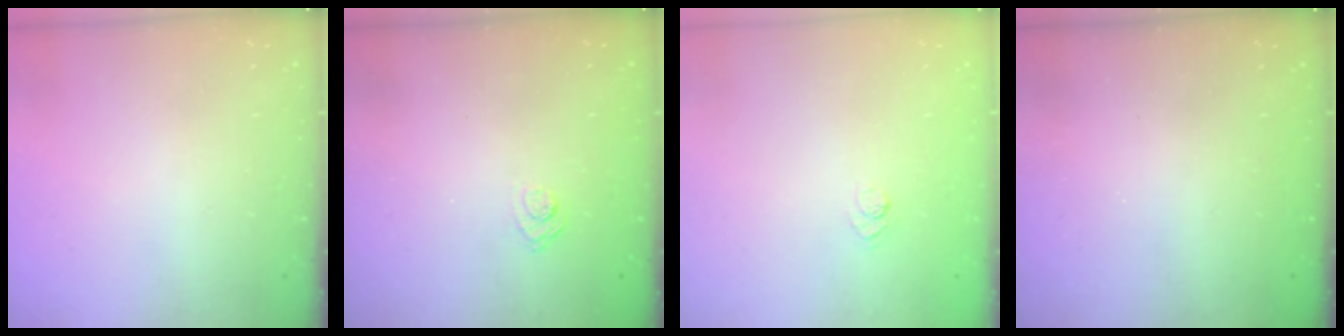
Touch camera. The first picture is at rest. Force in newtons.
{"total": 3.1, "press": 2.8, "slide": 1.3}
{"total": 3.2, "press": 3.0, "slide": 1.0}
{"total": 2.2, "press": 2.1, "slide": 0.7}